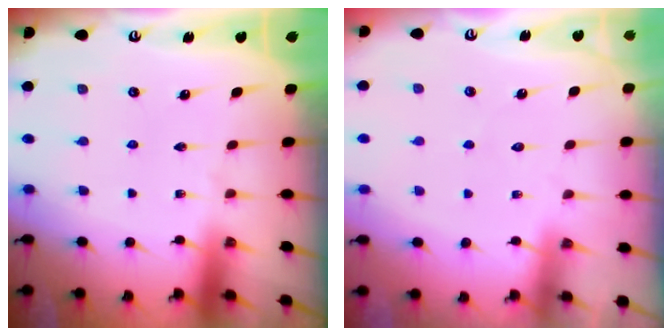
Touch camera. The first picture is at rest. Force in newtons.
{"total": 2.9, "press": 2.9, "slide": 0.3}